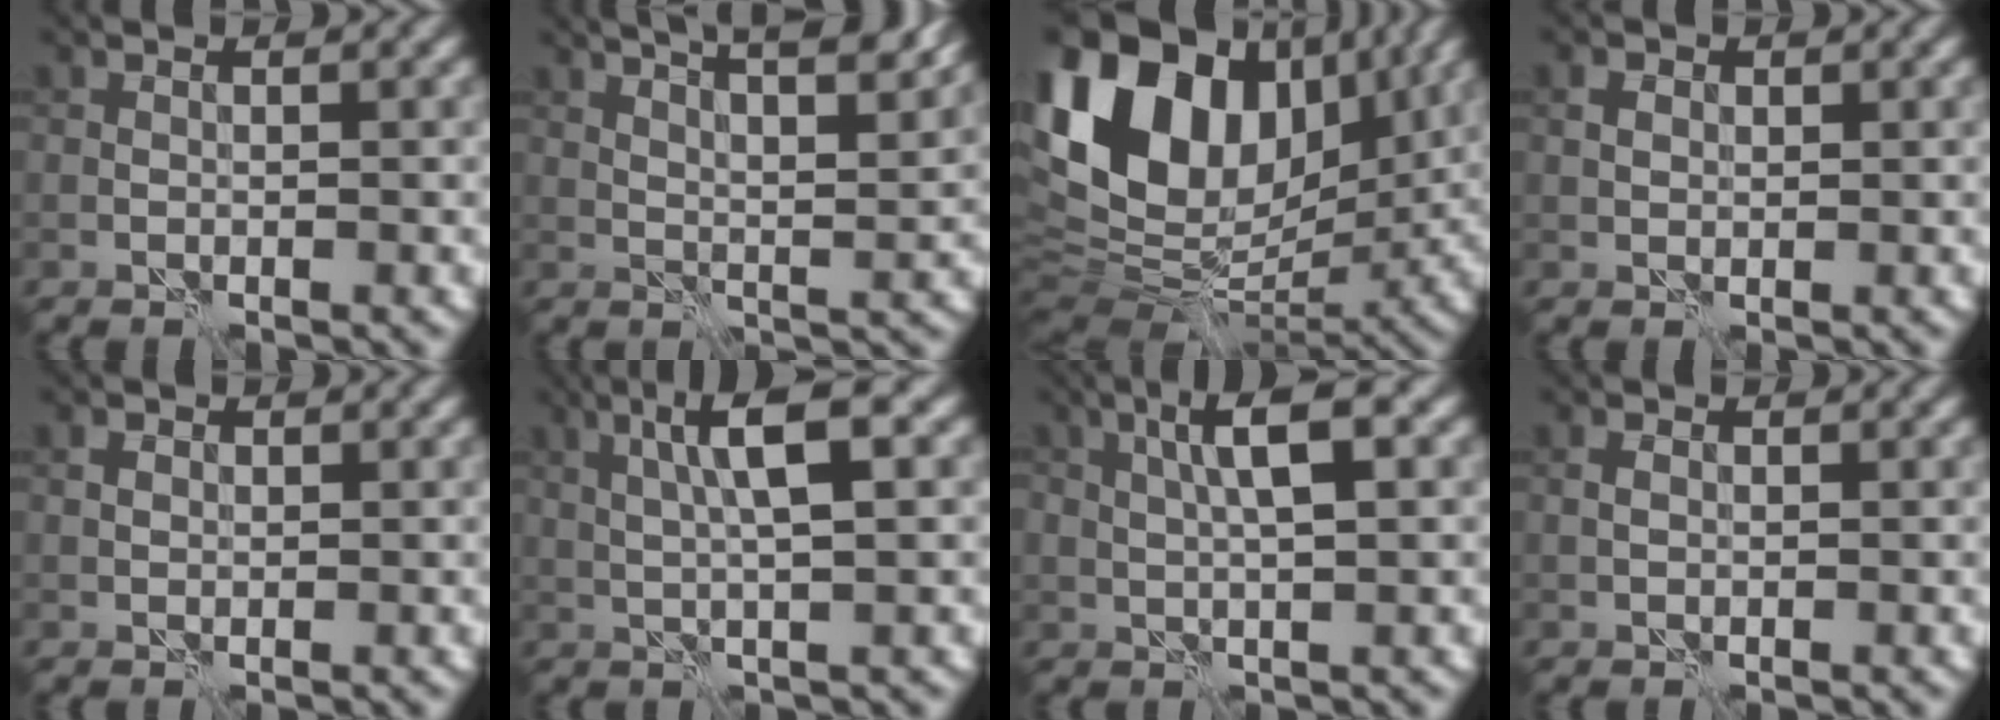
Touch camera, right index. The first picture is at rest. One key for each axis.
{"total": 11.2, "fx": 7.6, "fy": 3.6, "fz": 7.3, "tx": -0.071, "ty": 0.036, "tz": 0.072}
{"total": 17.8, "fx": 5.3, "fy": 12.2, "fz": 11.8, "tx": -0.221, "ty": 0.026, "tz": 0.098}
{"total": 1.2, "fx": 0.2, "fy": 1.1, "fz": 0.6, "tx": -0.009, "ty": 0.002, "tz": 0.001}
{"total": 0.9, "fx": 0.1, "fy": 0.8, "fz": 0.4, "tx": -0.005, "ty": 0.001, "tz": 0.000}
{"total": 5.5, "fx": 1.6, "fy": 0.8, "fz": 5.2, "tx": -0.093, "ty": 0.013, "tz": 0.029}
{"total": 4.3, "fx": 1.3, "fy": 1.0, "fz": 4.0, "tx": -0.073, "ty": 0.011, "tz": 0.021}
{"total": 0.8, "fx": -0.1, "fy": 0.6, "fz": 0.5, "tx": -0.010, "ty": 0.000, "tz": -0.002}